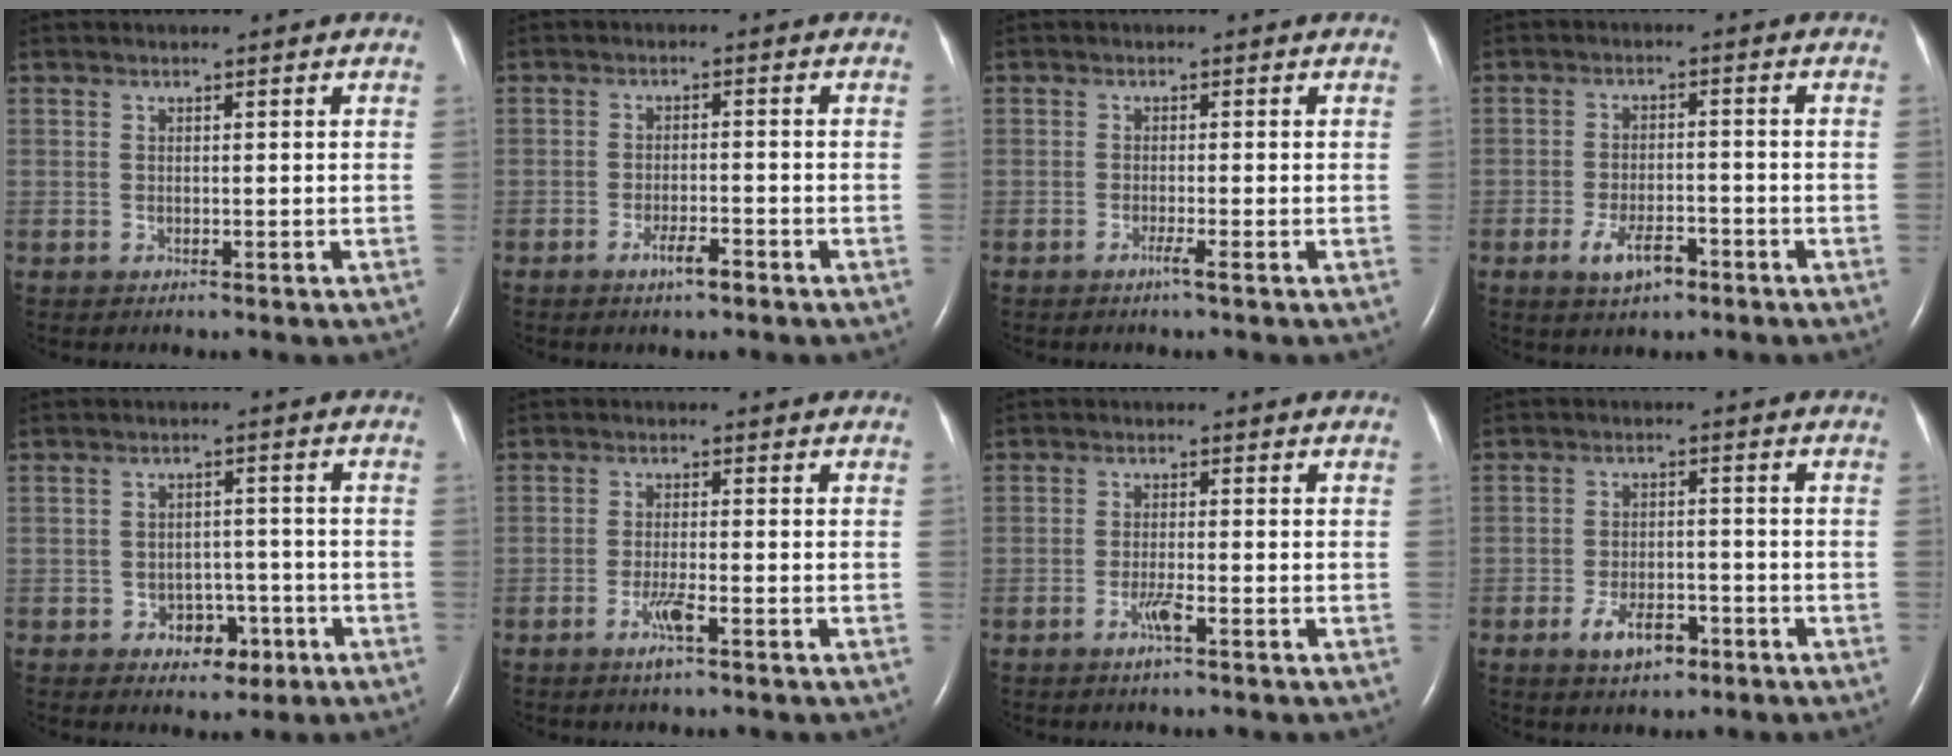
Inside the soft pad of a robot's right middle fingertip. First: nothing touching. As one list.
[{"total": 3.0, "force": [-2.0, 0.5, 2.2], "torque": [-0.041, 0.000, -0.035]}, {"total": 1.4, "force": [-0.8, -0.3, 1.0], "torque": [-0.019, -0.001, -0.016]}, {"total": 5.2, "force": [-3.0, 2.1, 3.7], "torque": [-0.072, -0.002, -0.047]}, {"total": 4.7, "force": [-2.3, 3.2, 2.5], "torque": [-0.030, 0.013, -0.027]}, {"total": 3.1, "force": [-1.8, 0.1, 2.6], "torque": [-0.056, -0.005, -0.035]}, {"total": 2.6, "force": [-1.5, 0.0, 2.1], "torque": [-0.045, -0.004, -0.030]}, {"total": 5.5, "force": [-3.2, 2.6, 3.6], "torque": [-0.068, 0.000, -0.049]}]